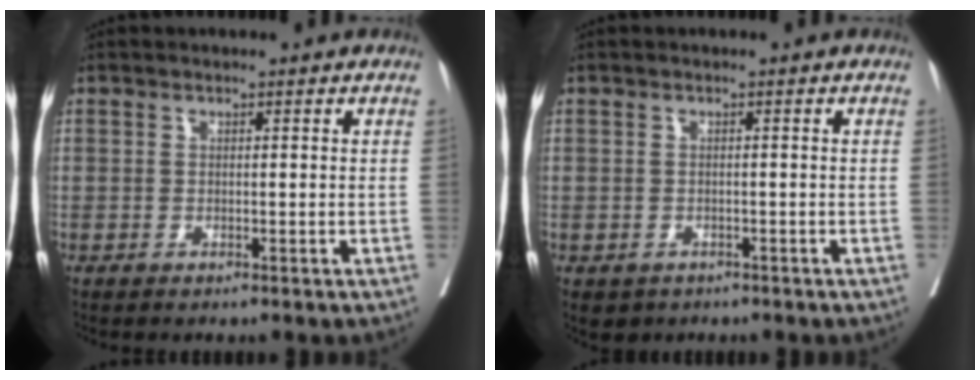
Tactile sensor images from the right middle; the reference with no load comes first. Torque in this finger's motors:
{"motor_torque": [0.29, -0.21, 0.02, 0.01]}